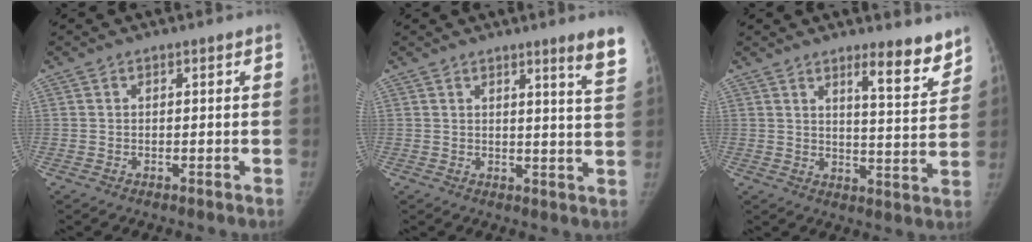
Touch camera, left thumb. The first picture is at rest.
{"total": 6.4, "force": [4.6, -0.6, 4.5], "torque": [-0.053, -0.036, 0.048]}
{"total": 8.8, "force": [6.5, 1.6, 5.6], "torque": [-0.059, -0.053, 0.096]}